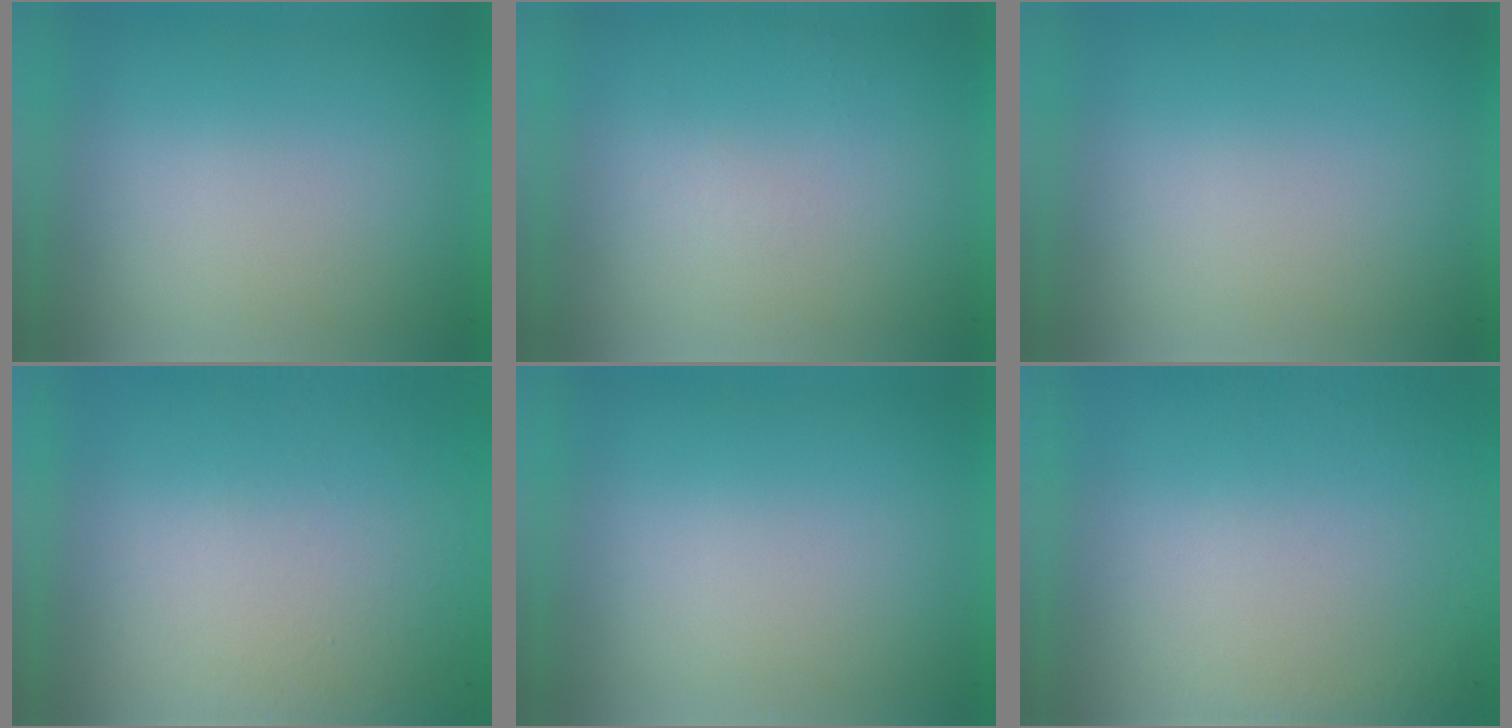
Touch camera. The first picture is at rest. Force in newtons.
{"total": 1.0}
{"total": 0.0}
{"total": 8.2}
{"total": 0.0}
{"total": 7.0}